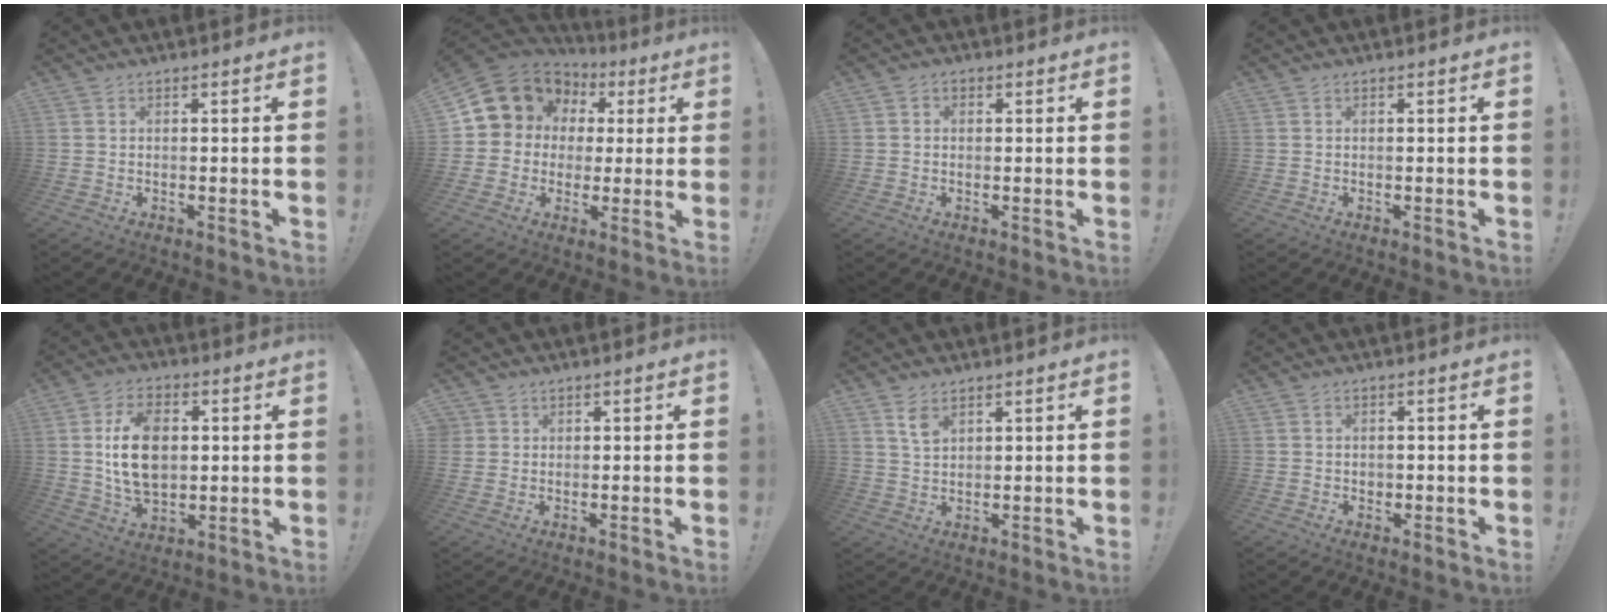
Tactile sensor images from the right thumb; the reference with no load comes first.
{"total": 10.6, "force": [4.0, 9.3, 3.0], "torque": [-0.045, -0.024, 0.090]}
{"total": 1.5, "force": [-0.3, 1.3, 0.8], "torque": [-0.004, 0.002, -0.007]}
{"total": 0.0}
{"total": 14.9, "force": [1.9, 9.9, 10.9], "torque": [-0.188, 0.004, 0.034]}
{"total": 1.7, "force": [1.0, 1.3, 0.1], "torque": [-0.003, -0.003, 0.019]}
{"total": 4.4, "force": [2.7, 2.1, 2.7], "torque": [-0.041, -0.016, 0.048]}
{"total": 1.1, "force": [0.1, 1.1, 0.3], "torque": [0.002, -0.001, -0.001]}